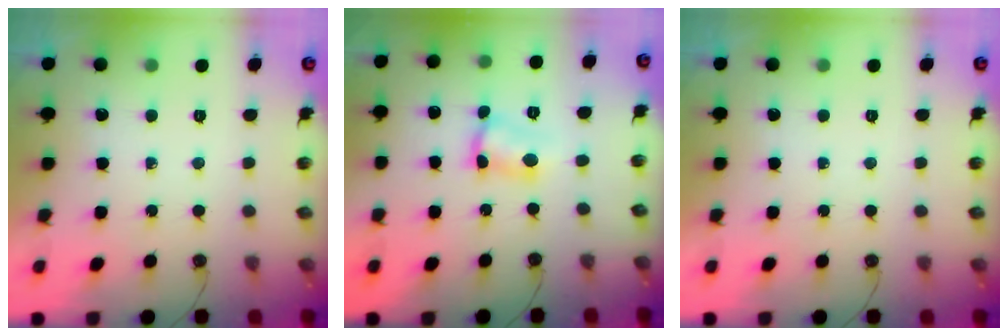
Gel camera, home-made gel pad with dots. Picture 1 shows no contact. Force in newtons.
{"total": 4.8, "press": 4.8, "slide": 0.2}
{"total": 0.0}